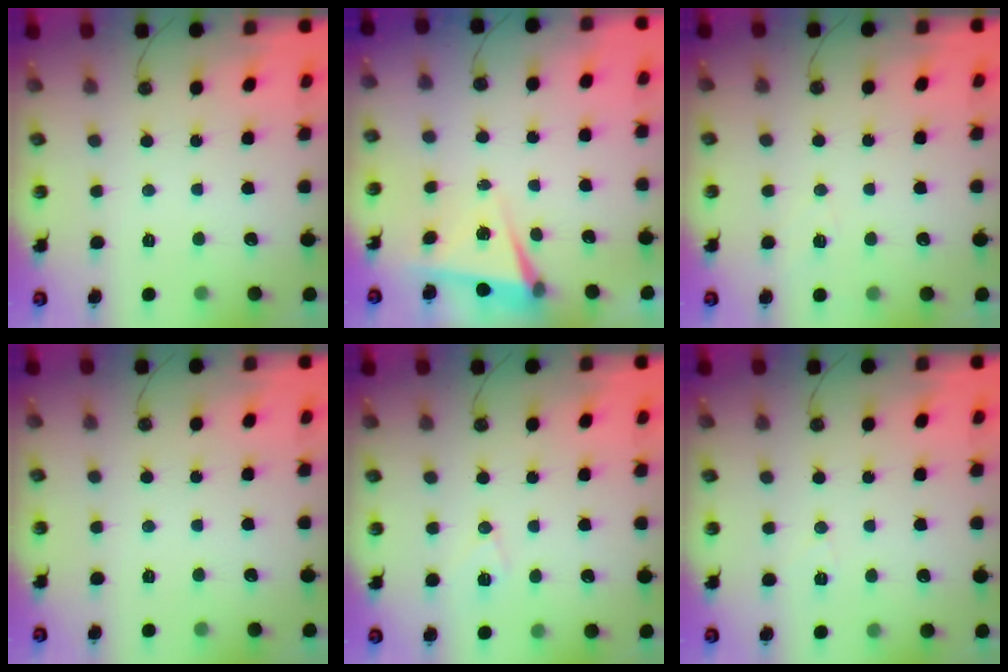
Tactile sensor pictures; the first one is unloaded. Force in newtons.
{"total": 5.3, "press": 4.0, "slide": 3.6}
{"total": 5.0, "press": 4.9, "slide": 0.9}
{"total": 0.0}
{"total": 6.8, "press": 6.6, "slide": 1.8}
{"total": 4.8, "press": 4.5, "slide": 1.7}